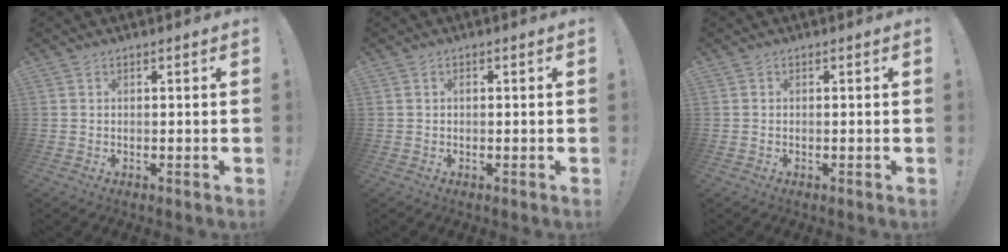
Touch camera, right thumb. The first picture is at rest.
{"total": 0.0}
{"total": 0.0}